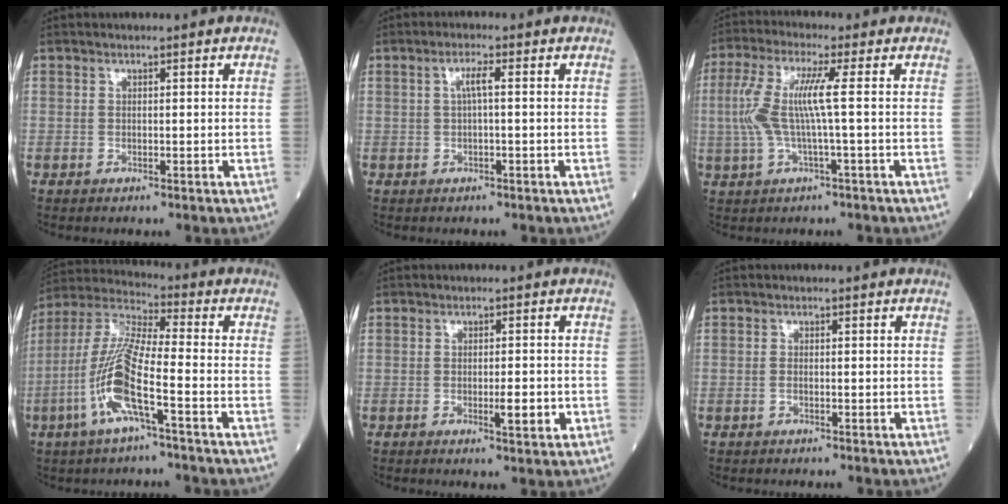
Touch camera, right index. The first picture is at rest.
{"total": 2.1, "force": [0.2, 0.2, 2.1], "torque": [-0.040, 0.005, 0.004]}
{"total": 7.6, "force": [0.3, 0.1, 7.6], "torque": [-0.173, 0.015, 0.001]}
{"total": 12.3, "force": [-4.1, 1.0, 11.5], "torque": [-0.252, 0.001, -0.089]}
{"total": 3.1, "force": [-0.8, 0.4, 3.0], "torque": [-0.043, -0.003, -0.012]}
{"total": 0.7, "force": [-0.2, 0.2, 0.6], "torque": [-0.014, 0.000, -0.004]}